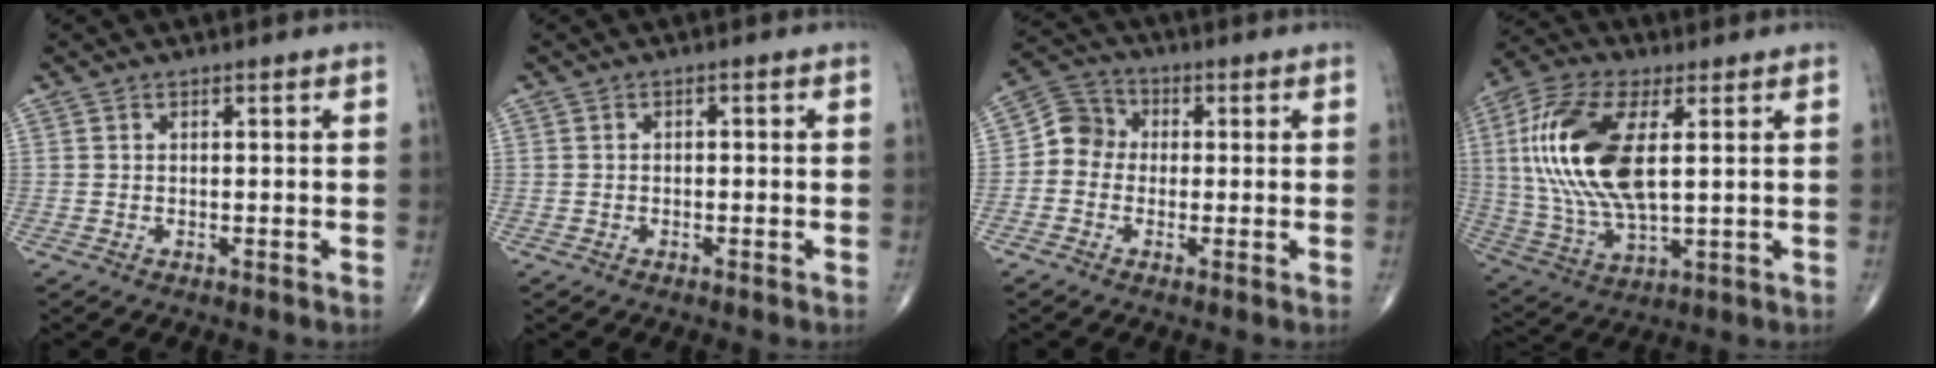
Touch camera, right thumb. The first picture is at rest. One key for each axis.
{"total": 0.7, "fx": -0.3, "fy": 0.5, "fz": 0.4, "tx": 0.005, "ty": 0.003, "tz": -0.010}
{"total": 5.9, "fx": -0.6, "fy": 5.3, "fz": 2.6, "tx": -0.025, "ty": 0.022, "tz": -0.028}
{"total": 19.4, "fx": 3.4, "fy": 8.7, "fz": 17.0, "tx": -0.363, "ty": -0.005, "tz": 0.063}